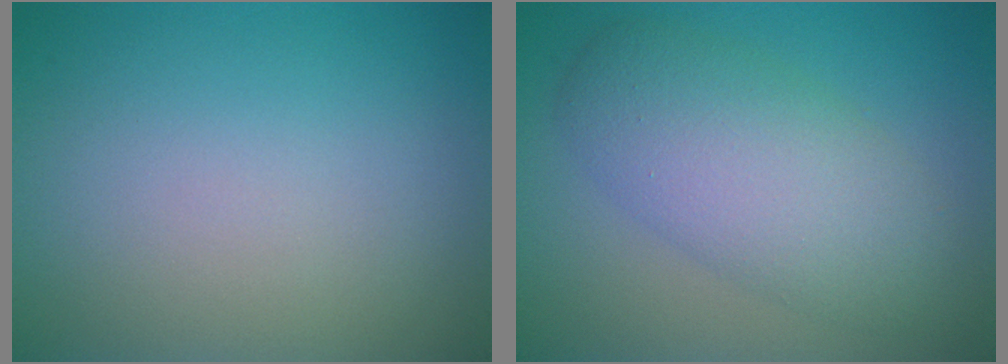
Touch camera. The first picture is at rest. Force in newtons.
{"total": 6.4, "press": 6.4, "slide": 0.3}